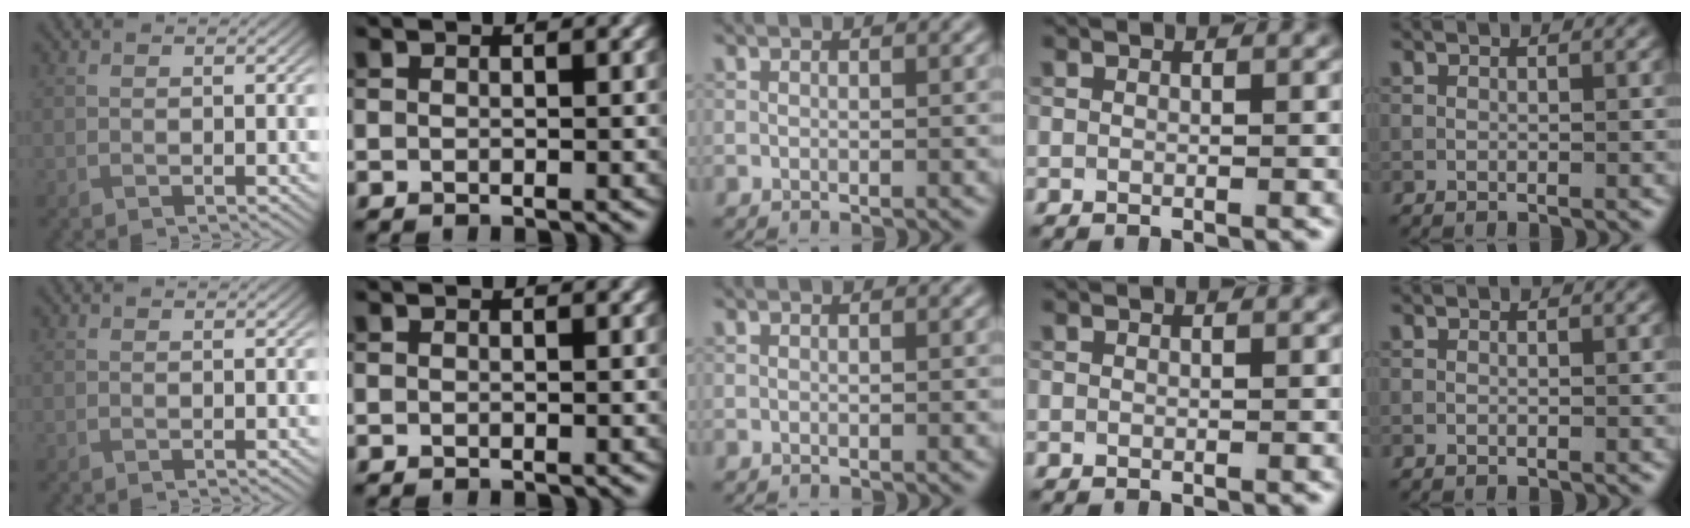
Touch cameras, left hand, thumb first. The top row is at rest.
{}